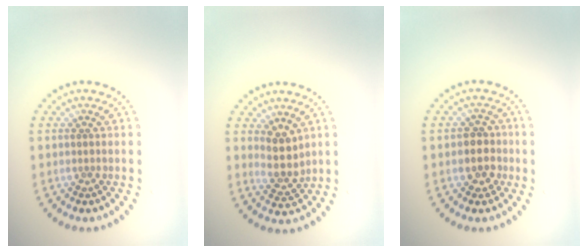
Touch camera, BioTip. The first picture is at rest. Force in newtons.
{"total": 2.8, "press": 2.4, "slide": 1.5}
{"total": 2.7, "press": 2.5, "slide": 1.0}